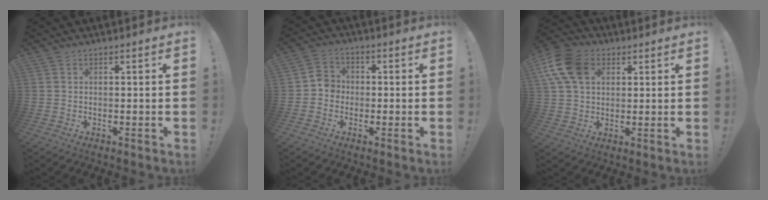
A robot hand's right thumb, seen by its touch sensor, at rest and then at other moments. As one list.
[{"total": 5.1, "force": [-1.8, 4.4, 1.7], "torque": [-0.023, 0.020, -0.032]}, {"total": 13.9, "force": [4.7, 9.9, 8.5], "torque": [-0.159, -0.009, 0.092]}]